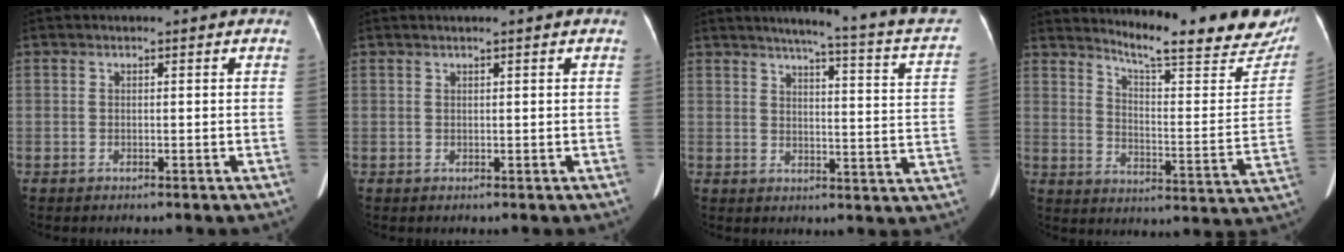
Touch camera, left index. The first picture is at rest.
{"total": 0.6, "force": [0.3, -0.2, 0.5], "torque": [-0.019, 0.002, 0.013]}
{"total": 19.4, "force": [16.6, -0.5, 9.9], "torque": [-0.132, -0.054, 0.182]}
{"total": 21.5, "force": [18.7, 2.7, 10.3], "torque": [-0.145, -0.063, 0.235]}